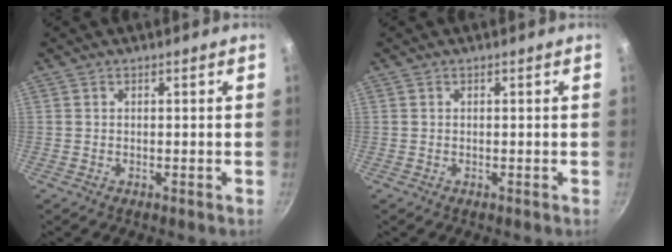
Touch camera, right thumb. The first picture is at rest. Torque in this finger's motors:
{"motor_torque": [-0.12, -0.12, 0.19, 0.19, 0.00]}